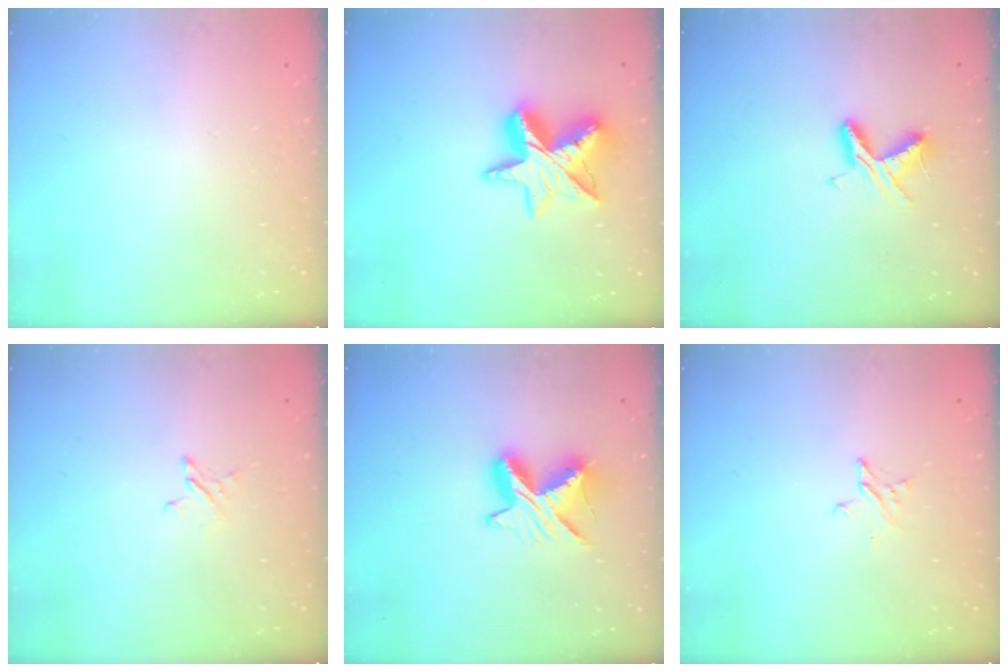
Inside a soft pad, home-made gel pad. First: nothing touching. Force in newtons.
{"total": 12.9, "press": 12.9, "slide": 1.1}
{"total": 5.9, "press": 5.9, "slide": 0.5}
{"total": 2.7, "press": 2.7, "slide": 0.3}
{"total": 9.6, "press": 9.5, "slide": 0.6}
{"total": 2.2, "press": 2.2, "slide": 0.2}